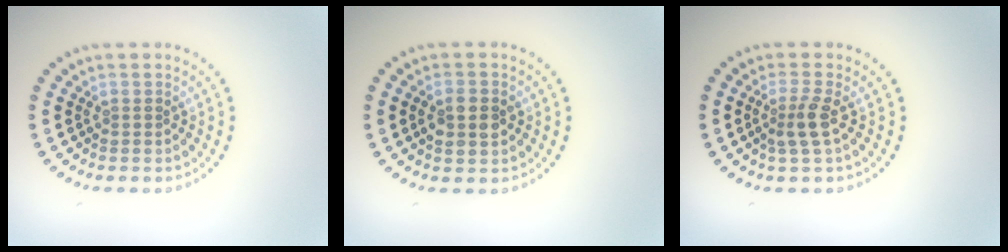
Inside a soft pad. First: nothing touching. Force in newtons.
{"total": 2.8, "press": 2.8, "slide": 0.1}
{"total": 2.3, "press": 1.9, "slide": 1.4}